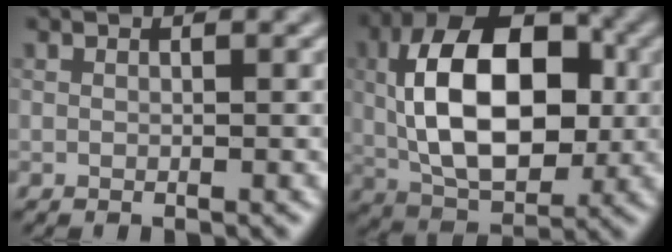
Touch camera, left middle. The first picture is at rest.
{"total": 12.0, "force": [-0.5, 7.0, 9.7], "torque": [-0.176, 0.017, -0.003]}